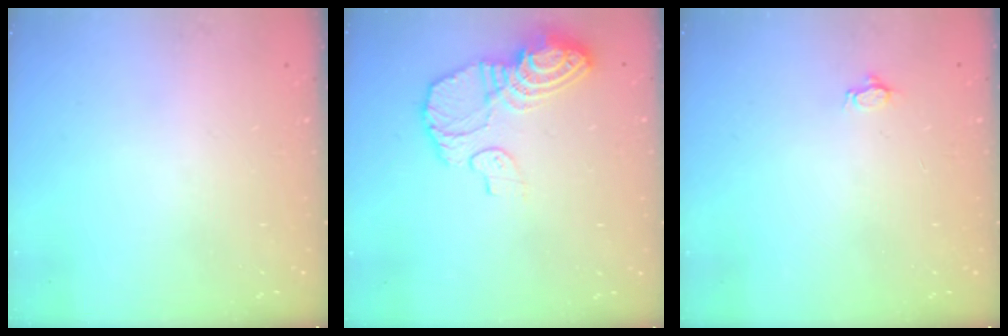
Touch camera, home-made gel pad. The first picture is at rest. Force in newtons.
{"total": 13.8, "press": 13.7, "slide": 1.2}
{"total": 3.4, "press": 3.4, "slide": 0.4}